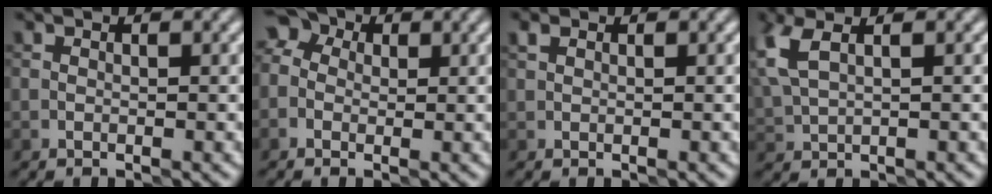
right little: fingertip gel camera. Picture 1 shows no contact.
{"total": 4.5, "force": [1.2, 3.6, 2.4], "torque": [-0.031, 0.025, -0.014]}
{"total": 0.7, "force": [0.4, 0.4, 0.4], "torque": [-0.008, 0.004, 0.005]}
{"total": 3.7, "force": [1.8, 1.8, 2.7], "torque": [-0.075, 0.012, 0.045]}